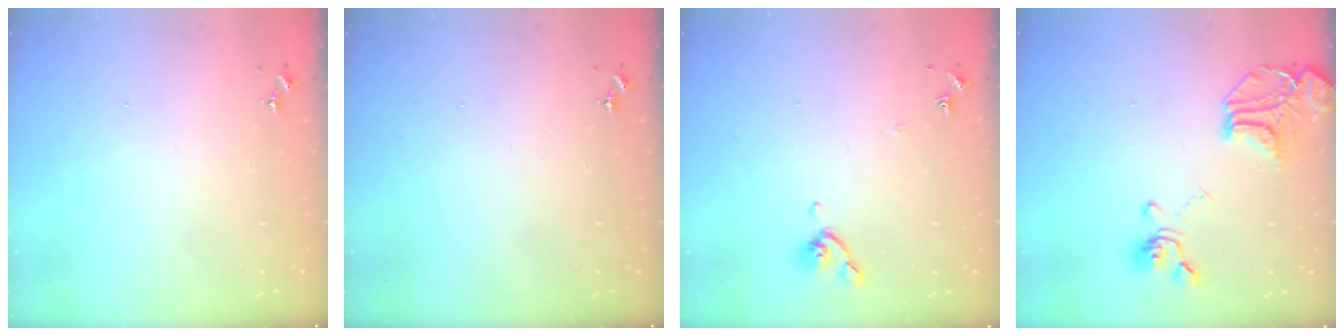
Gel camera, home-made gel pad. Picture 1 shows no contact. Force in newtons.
{"total": 0.0}
{"total": 6.0, "press": 6.0, "slide": 0.8}
{"total": 16.7, "press": 16.5, "slide": 2.0}